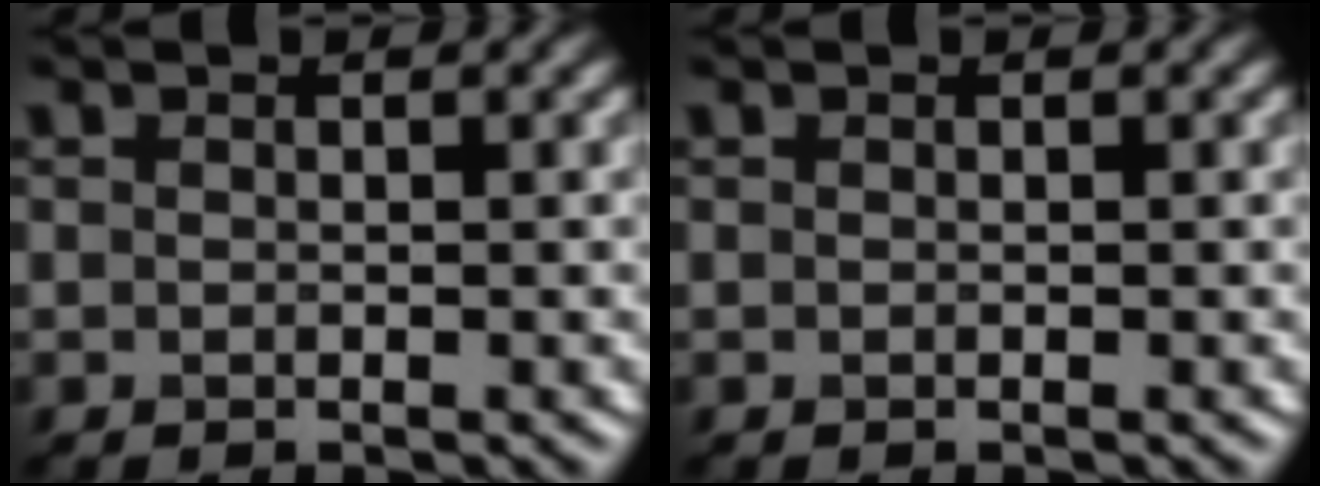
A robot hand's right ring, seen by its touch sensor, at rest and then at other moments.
{"total": 0.0}